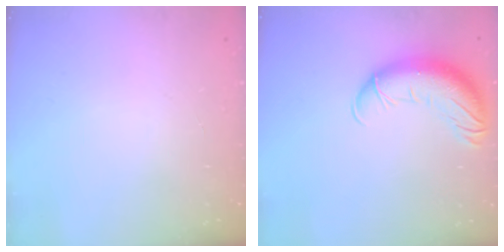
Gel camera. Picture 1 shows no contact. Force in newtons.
{"total": 14.8, "press": 14.3, "slide": 3.6}